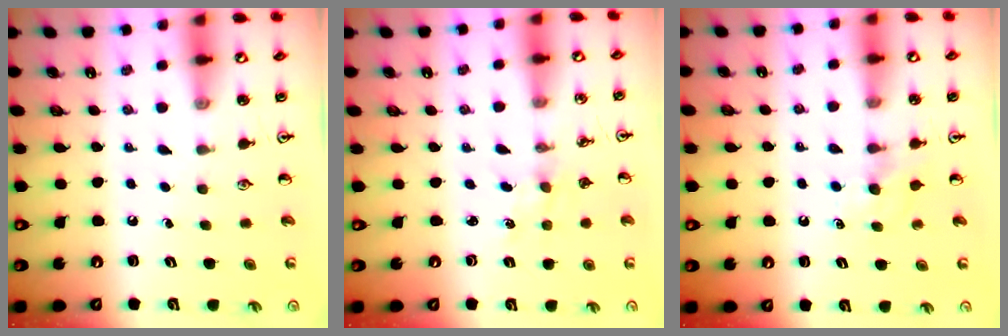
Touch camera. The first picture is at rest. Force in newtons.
{"total": 0.7, "press": 0.7, "slide": 0.2}
{"total": 4.8, "press": 4.7, "slide": 0.5}